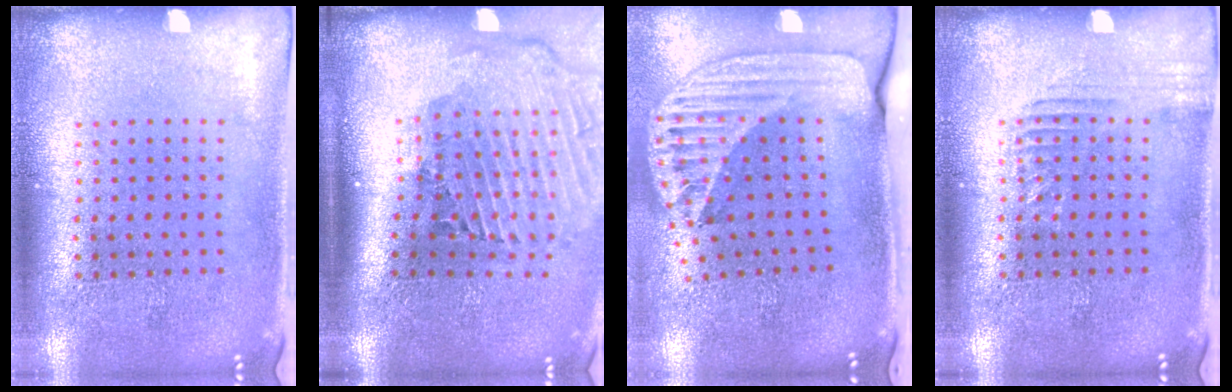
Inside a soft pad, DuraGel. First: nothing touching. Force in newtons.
{"total": 2.9, "press": 2.0, "slide": 2.1}
{"total": 2.6, "press": 1.8, "slide": 1.9}
{"total": 1.2, "press": 1.2, "slide": 0.1}